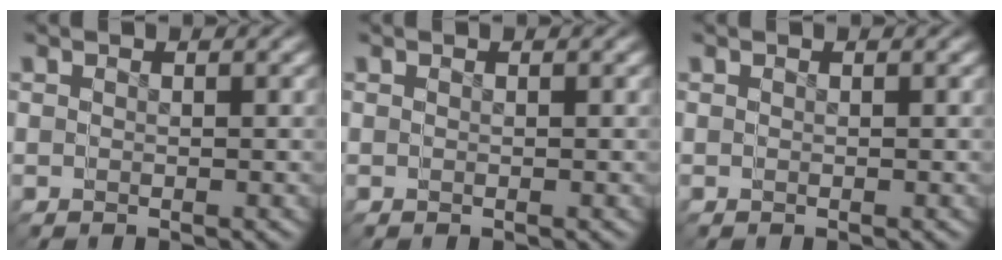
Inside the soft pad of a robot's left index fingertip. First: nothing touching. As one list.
[{"total": 0.0}, {"total": 0.0}]